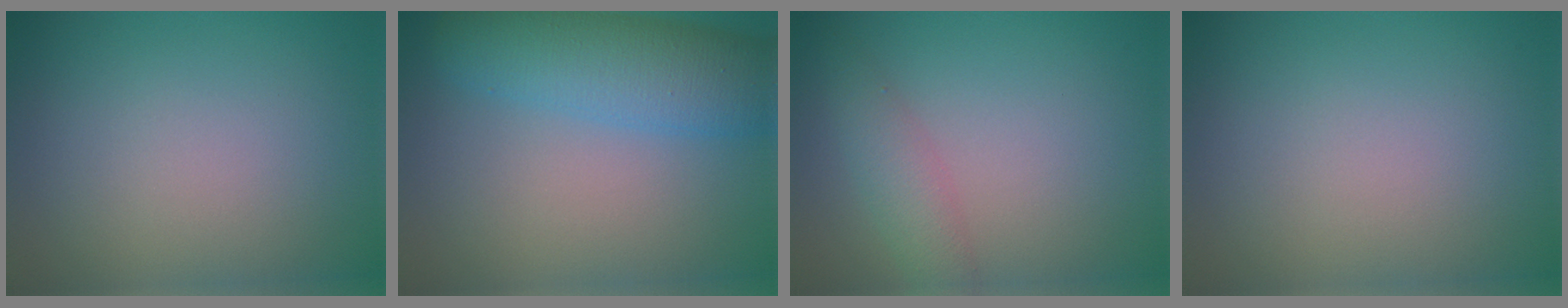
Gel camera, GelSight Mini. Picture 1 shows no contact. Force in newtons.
{"total": 6.9, "press": 6.9, "slide": 0.2}
{"total": 2.5, "press": 2.5, "slide": 0.1}
{"total": 0.0}